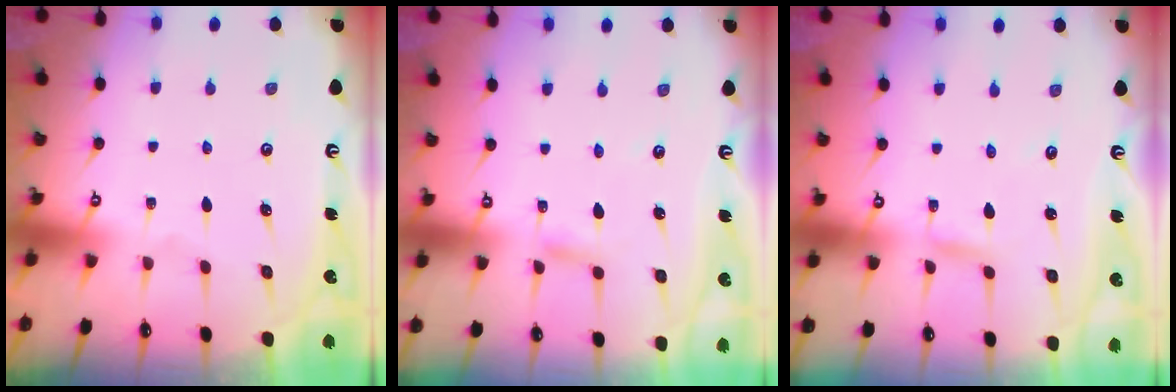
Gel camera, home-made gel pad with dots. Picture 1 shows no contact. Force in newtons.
{"total": 2.9, "press": 2.8, "slide": 0.3}
{"total": 2.7, "press": 2.7, "slide": 0.1}